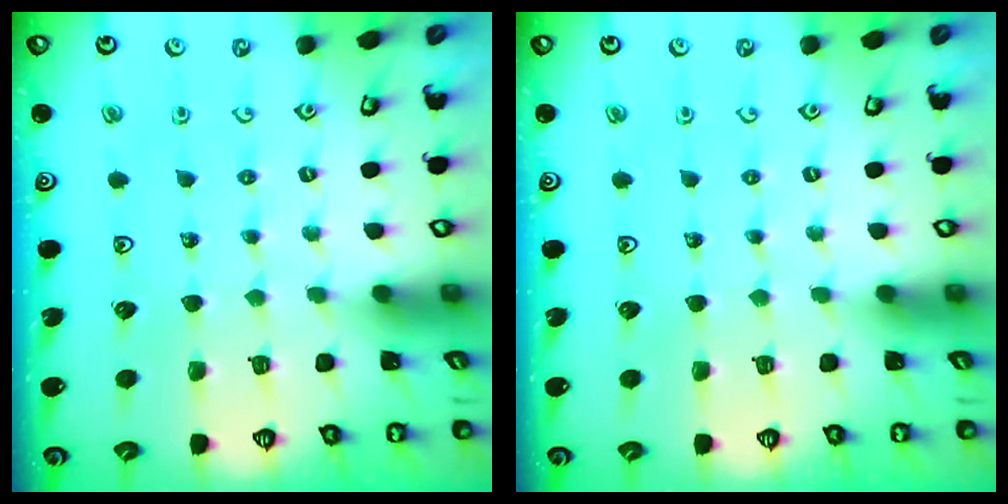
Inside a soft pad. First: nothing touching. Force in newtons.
{"total": 0.0}